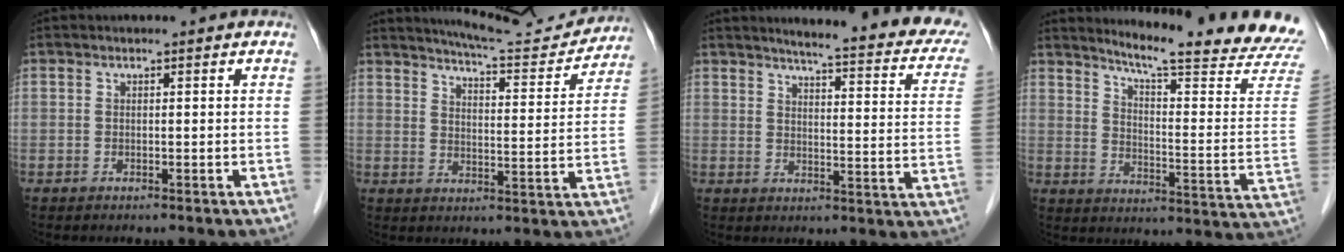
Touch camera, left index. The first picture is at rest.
{"total": 13.7, "force": [13.2, 0.9, 3.4], "torque": [-0.050, -0.023, 0.172]}
{"total": 20.9, "force": [18.0, 2.4, 10.4], "torque": [-0.120, -0.046, 0.196]}
{"total": 22.2, "force": [20.0, -0.8, 9.6], "torque": [-0.142, -0.111, 0.244]}